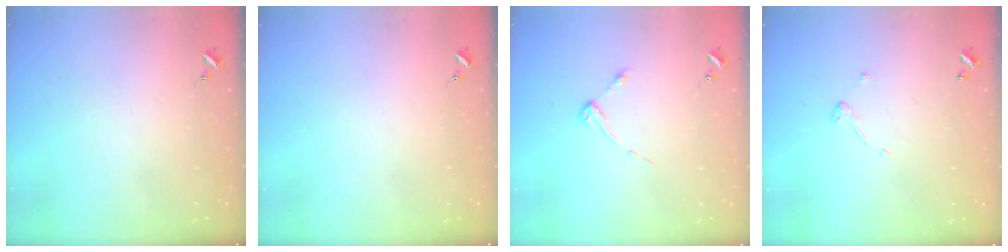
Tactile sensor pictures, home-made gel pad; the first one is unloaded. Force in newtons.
{"total": 0.0}
{"total": 3.7, "press": 3.7, "slide": 0.5}
{"total": 4.4, "press": 4.4, "slide": 0.2}